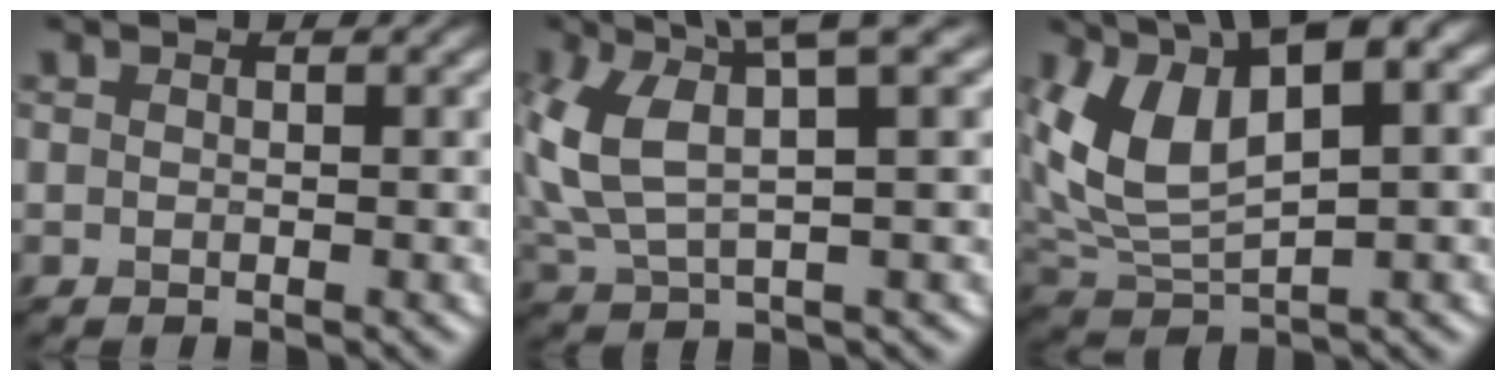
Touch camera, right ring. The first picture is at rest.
{"total": 8.0, "force": [2.5, 3.2, 6.9], "torque": [-0.163, 0.011, 0.045]}
{"total": 9.6, "force": [3.3, 4.7, 7.8], "torque": [-0.160, 0.007, 0.060]}